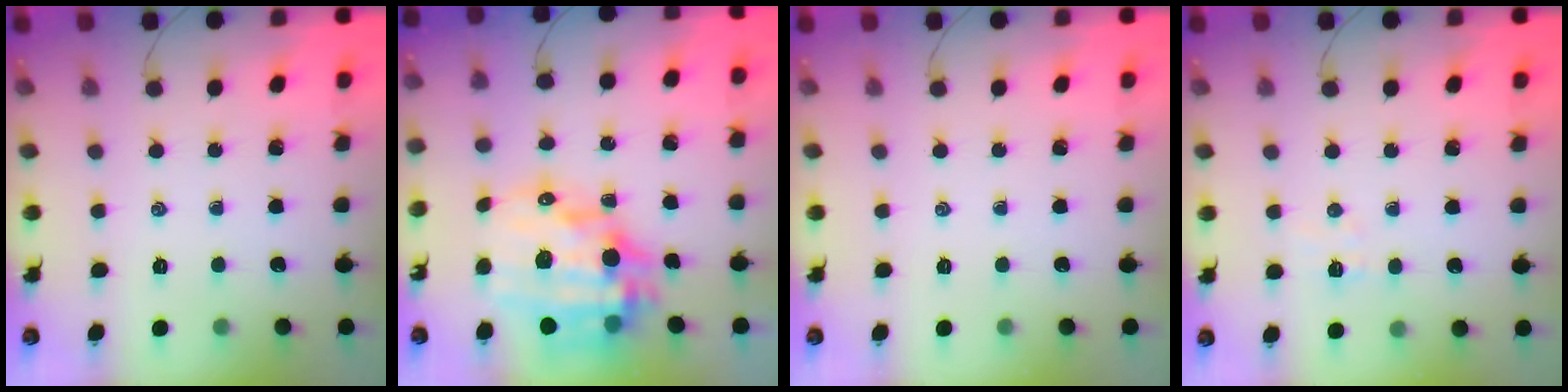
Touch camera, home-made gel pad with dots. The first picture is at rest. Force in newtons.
{"total": 19.3, "press": 18.8, "slide": 4.2}
{"total": 0.0}
{"total": 4.5, "press": 4.3, "slide": 1.1}